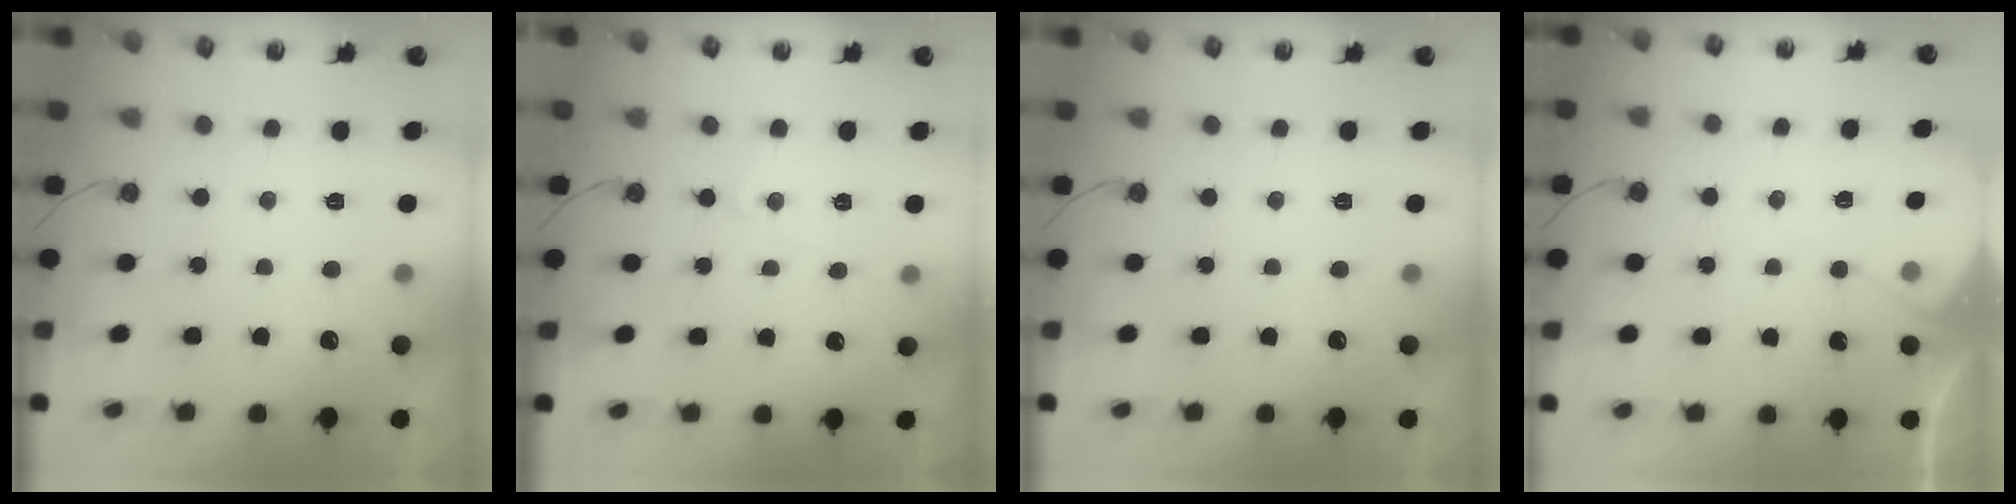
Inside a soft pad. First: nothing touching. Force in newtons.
{"total": 4.2, "press": 4.2, "slide": 0.5}
{"total": 0.0}
{"total": 4.9, "press": 4.8, "slide": 0.6}